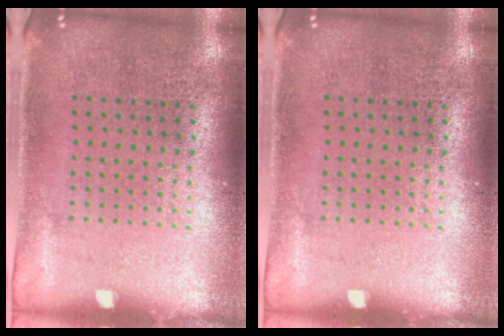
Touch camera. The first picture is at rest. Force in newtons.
{"total": 0.0}